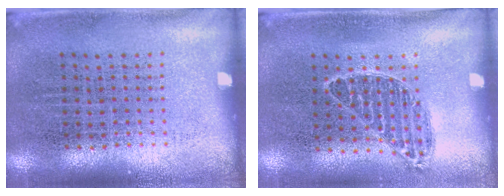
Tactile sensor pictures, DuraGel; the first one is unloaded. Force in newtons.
{"total": 0.8, "press": 0.7, "slide": 0.3}